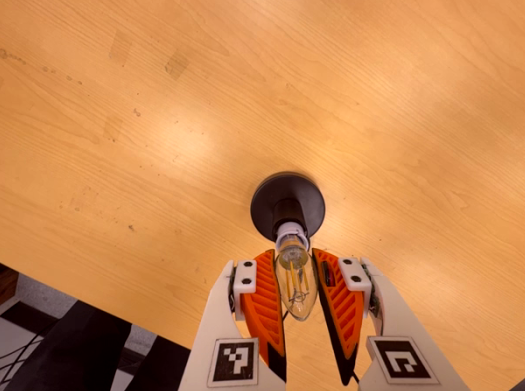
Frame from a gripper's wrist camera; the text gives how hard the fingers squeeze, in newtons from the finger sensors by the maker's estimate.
{"total": 13.1, "left": 12.7, "right": 13.5}